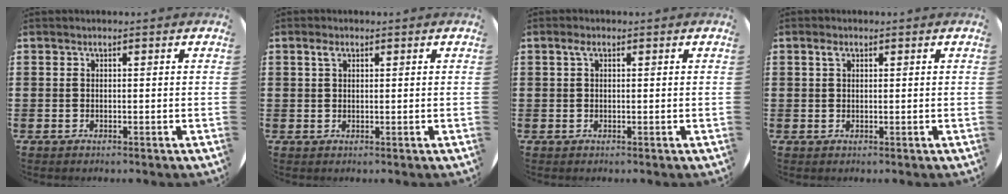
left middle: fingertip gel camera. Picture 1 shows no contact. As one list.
[{"total": 1.6, "force": [0.9, 0.9, 0.9], "torque": [-0.013, 0.002, 0.014]}, {"total": 1.1, "force": [0.4, 0.6, 0.8], "torque": [-0.017, 0.006, 0.007]}, {"total": 1.3, "force": [0.7, 0.8, 0.7], "torque": [-0.009, 0.003, 0.010]}]